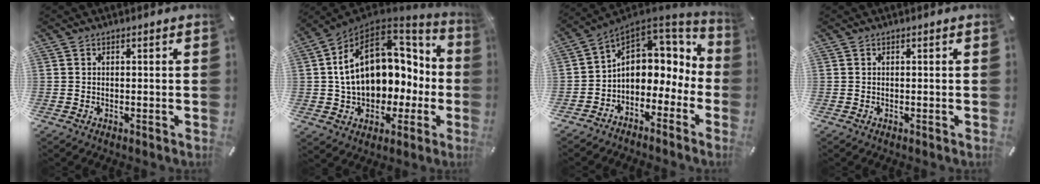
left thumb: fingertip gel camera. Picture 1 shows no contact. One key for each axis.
{"total": 21.4, "fx": 3.2, "fy": 15.0, "fz": 14.9, "tx": -0.256, "ty": -0.005, "tz": 0.062}
{"total": 9.7, "fx": 1.5, "fy": 8.0, "fz": 5.3, "tx": -0.085, "ty": -0.025, "tz": 0.029}
{"total": 0.0}